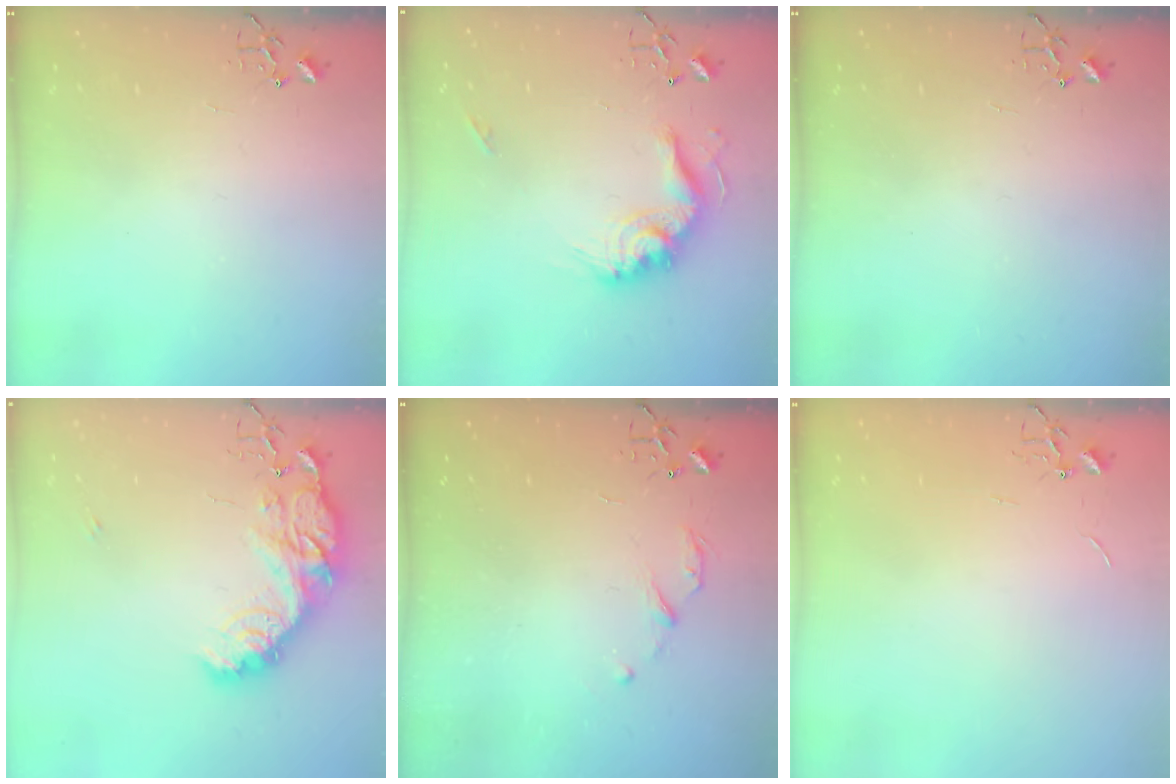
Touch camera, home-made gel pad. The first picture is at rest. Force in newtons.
{"total": 16.8, "press": 16.7, "slide": 1.9}
{"total": 0.0}
{"total": 16.9, "press": 16.9, "slide": 0.5}
{"total": 5.2, "press": 5.2, "slide": 0.5}
{"total": 0.7, "press": 0.7, "slide": 0.1}